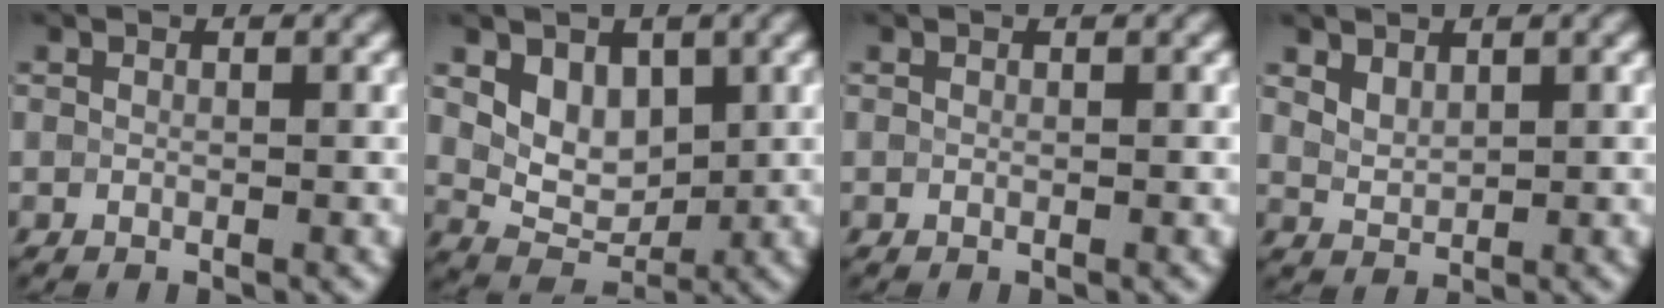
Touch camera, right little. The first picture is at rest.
{"total": 3.8, "force": [1.4, 2.6, 2.4], "torque": [-0.048, -0.009, 0.024]}
{"total": 0.0}
{"total": 1.6, "force": [1.2, 0.8, 0.8], "torque": [-0.020, 0.002, 0.029]}